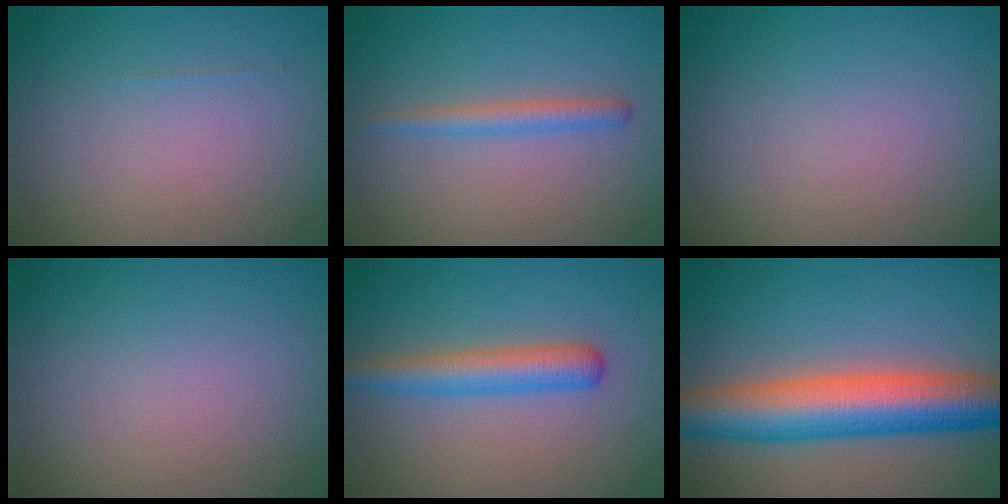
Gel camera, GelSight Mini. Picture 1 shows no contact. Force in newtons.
{"total": 1.7, "press": 1.7, "slide": 0.2}
{"total": 0.0}
{"total": 0.0}
{"total": 3.4, "press": 3.4, "slide": 0.2}
{"total": 9.3, "press": 9.3, "slide": 0.5}